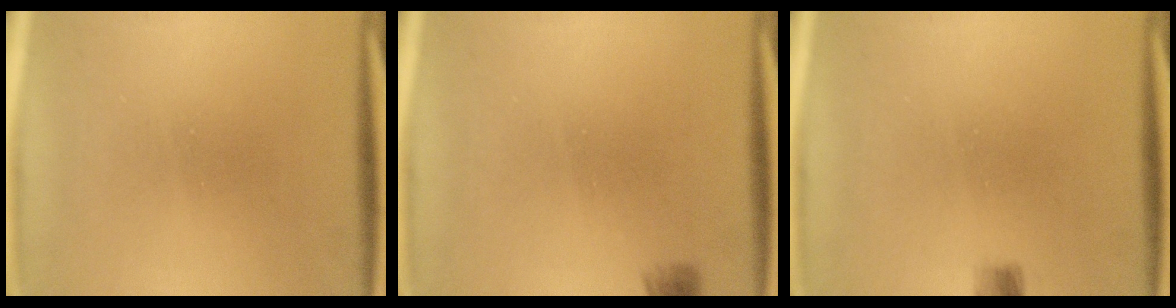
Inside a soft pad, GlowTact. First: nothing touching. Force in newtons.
{"total": 2.9}
{"total": 1.6}